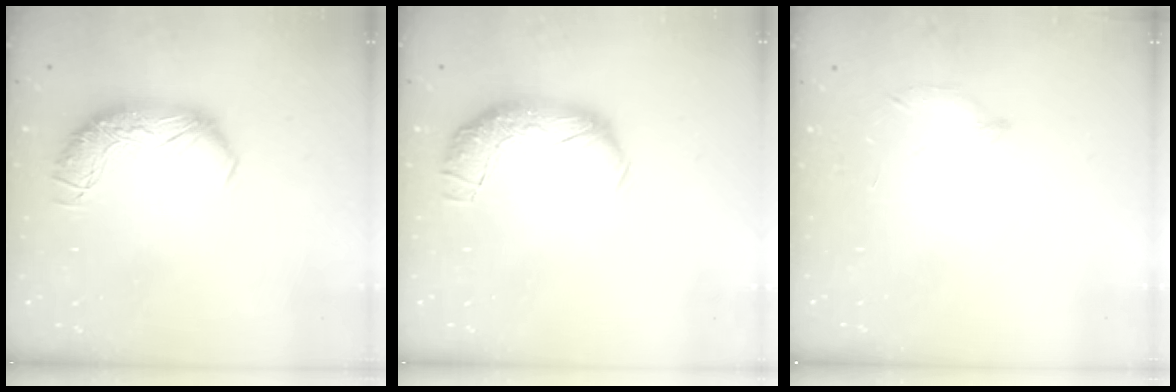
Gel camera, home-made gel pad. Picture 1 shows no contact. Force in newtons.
{"total": 2.3, "press": 1.1, "slide": 2.1}
{"total": 7.0, "press": 7.0, "slide": 0.6}